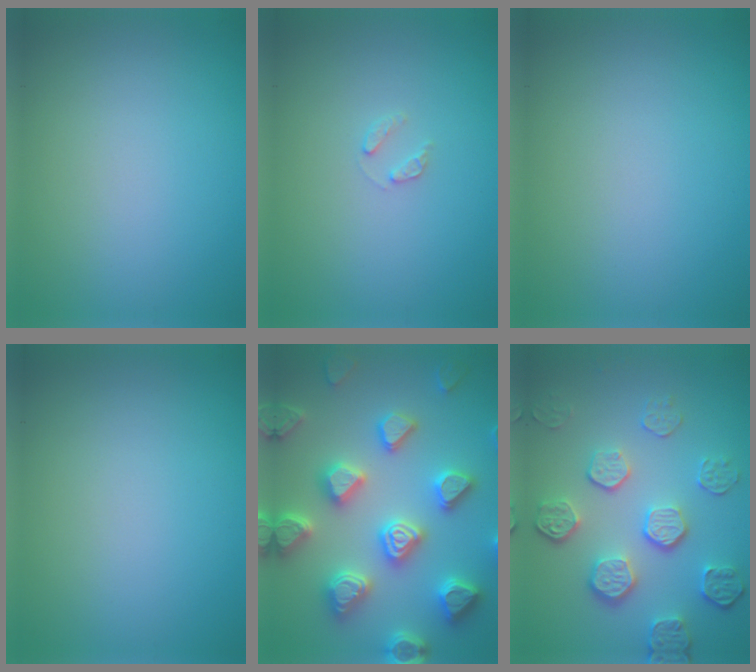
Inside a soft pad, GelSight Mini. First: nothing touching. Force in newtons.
{"total": 0.9, "press": 0.9, "slide": 0.2}
{"total": 0.0}
{"total": 0.0}
{"total": 7.3, "press": 7.1, "slide": 1.7}
{"total": 5.3, "press": 3.9, "slide": 3.6}